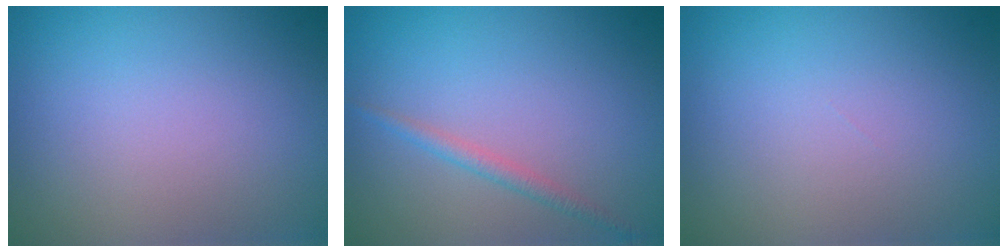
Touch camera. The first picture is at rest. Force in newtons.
{"total": 1.4, "press": 1.4, "slide": 0.0}
{"total": 0.0}